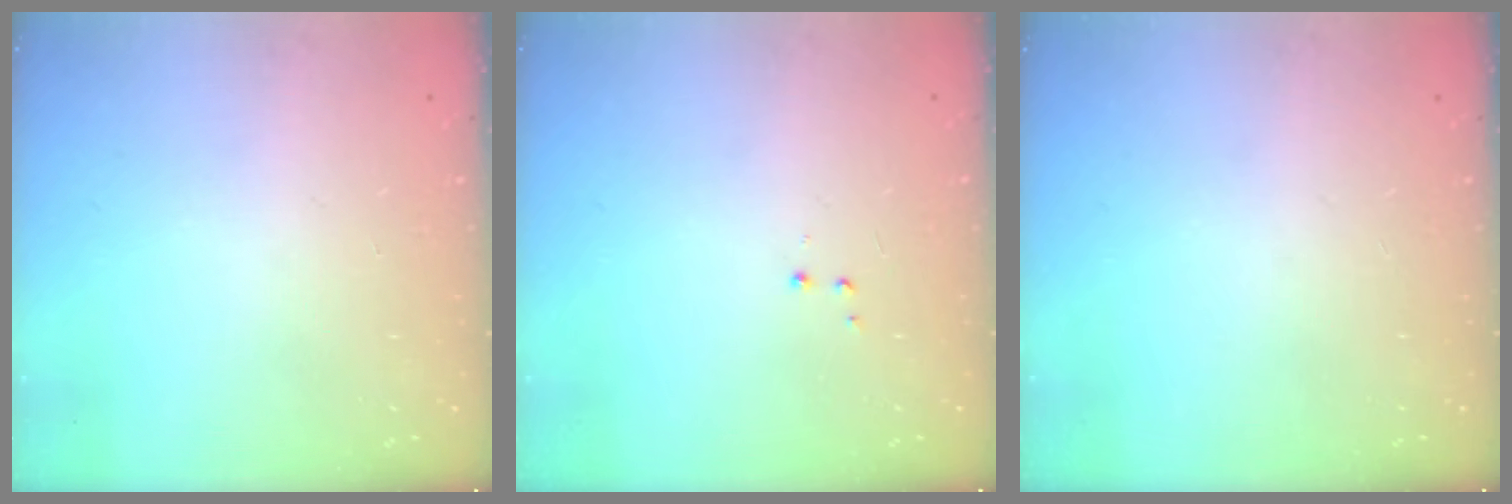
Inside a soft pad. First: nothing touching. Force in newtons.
{"total": 2.9, "press": 2.8, "slide": 0.7}
{"total": 0.0}